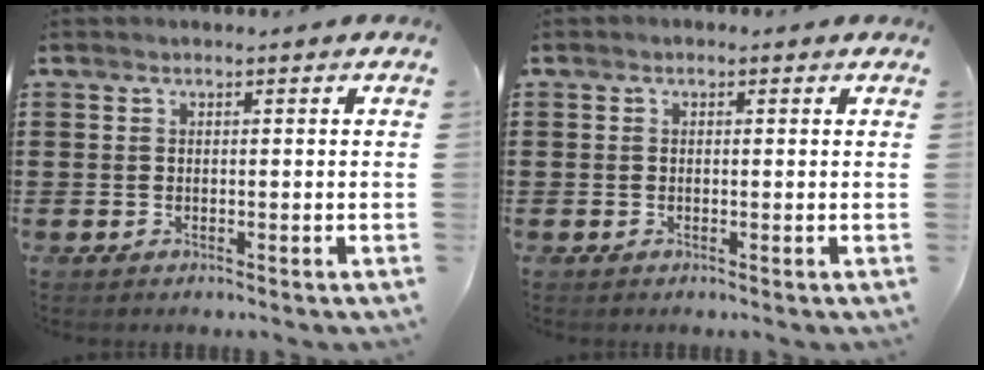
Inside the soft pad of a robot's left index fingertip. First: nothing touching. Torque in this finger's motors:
{"motor_torque": [2.14, 0.00, -0.23, -0.18]}